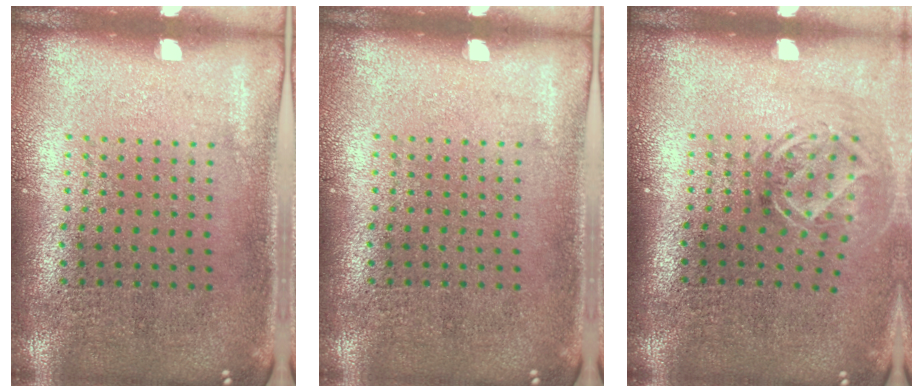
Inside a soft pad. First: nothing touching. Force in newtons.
{"total": 0.0}
{"total": 1.8, "press": 1.3, "slide": 1.2}